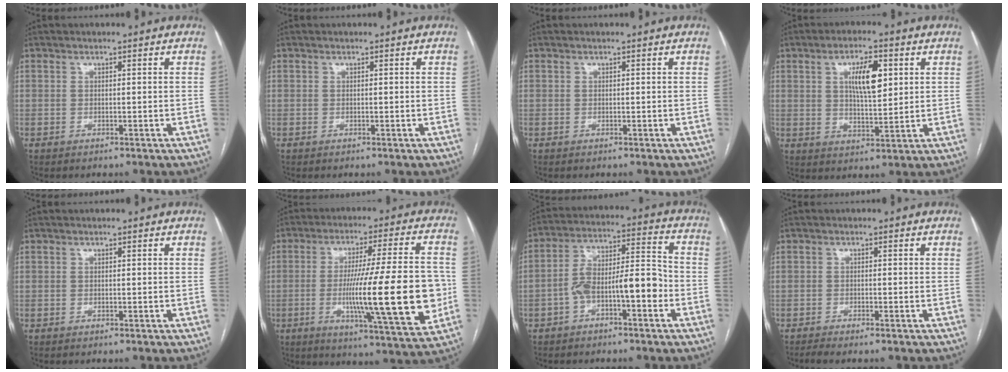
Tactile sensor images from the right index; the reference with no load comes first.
{"total": 0.0}
{"total": 0.0}
{"total": 7.7, "force": [2.4, 2.3, 6.9], "torque": [-0.119, 0.005, 0.044]}
{"total": 0.0}
{"total": 20.2, "force": [-3.2, 1.2, 19.9], "torque": [-0.293, -0.009, -0.043]}
{"total": 10.5, "force": [-3.7, 2.8, 9.4], "torque": [-0.167, 0.037, -0.059]}
{"total": 2.1, "force": [-1.7, -0.2, 1.2], "torque": [-0.022, -0.002, -0.028]}